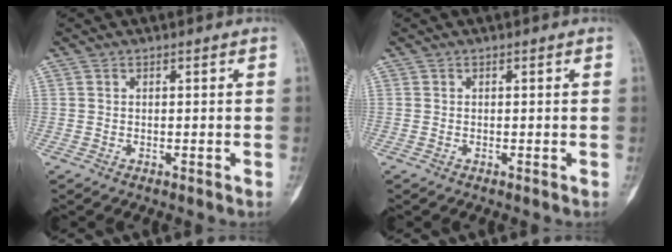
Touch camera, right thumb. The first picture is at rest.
{"total": 0.0}